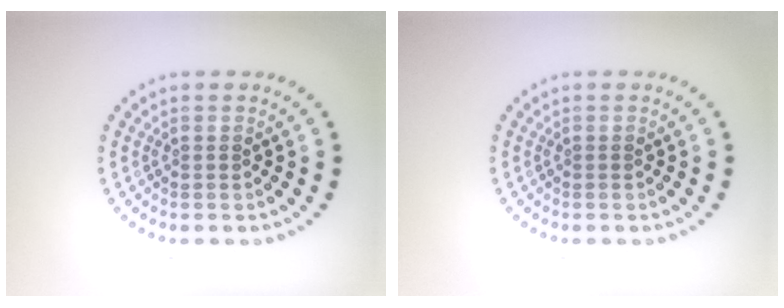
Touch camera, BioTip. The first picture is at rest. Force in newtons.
{"total": 0.0}